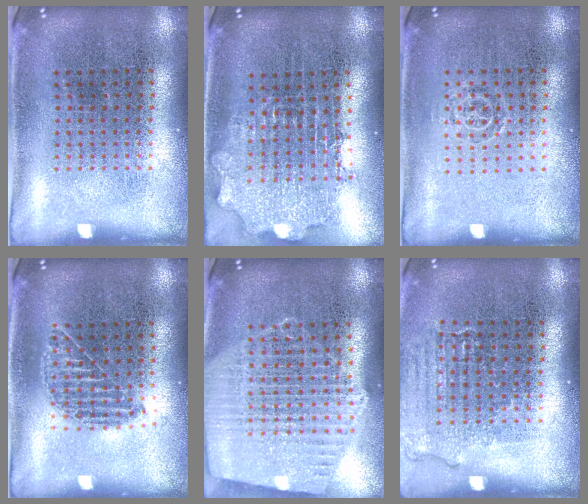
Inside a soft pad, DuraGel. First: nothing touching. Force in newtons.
{"total": 2.0, "press": 1.6, "slide": 1.2}
{"total": 0.7, "press": 0.6, "slide": 0.5}
{"total": 1.0, "press": 0.9, "slide": 0.2}
{"total": 1.8, "press": 1.7, "slide": 0.6}
{"total": 1.1, "press": 1.1, "slide": 0.2}